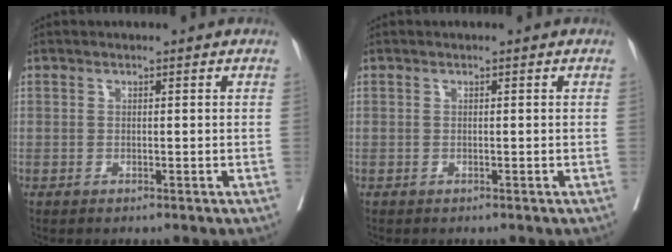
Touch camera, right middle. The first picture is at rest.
{"total": 0.0}